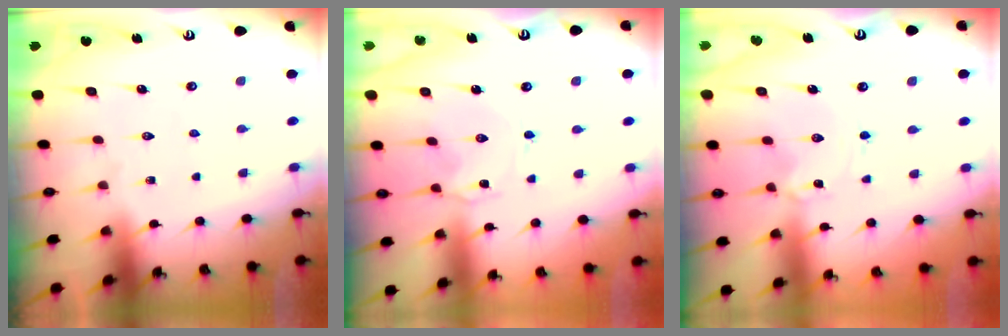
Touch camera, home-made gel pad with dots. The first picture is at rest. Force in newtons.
{"total": 0.8, "press": 0.8, "slide": 0.2}
{"total": 1.2, "press": 1.1, "slide": 0.1}